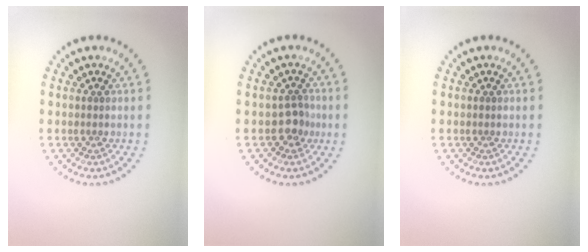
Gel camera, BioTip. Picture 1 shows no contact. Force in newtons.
{"total": 1.6, "press": 1.4, "slide": 0.7}
{"total": 0.0}